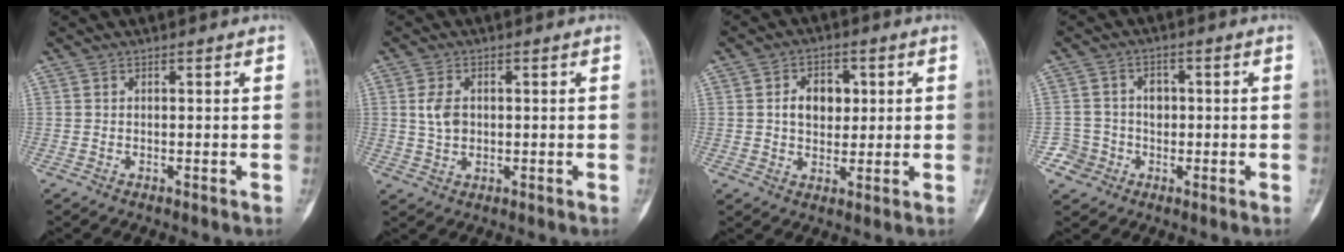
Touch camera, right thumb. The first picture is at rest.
{"total": 4.1, "force": [0.3, 2.7, 3.1], "torque": [-0.055, 0.002, 0.008]}
{"total": 7.0, "force": [1.2, 5.1, 4.7], "torque": [-0.038, 0.000, 0.017]}
{"total": 5.7, "force": [-1.8, 5.4, 0.1], "torque": [0.039, 0.019, -0.035]}